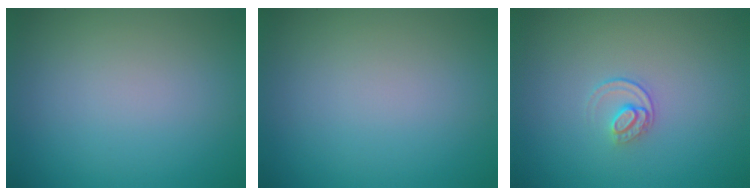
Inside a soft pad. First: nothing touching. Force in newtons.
{"total": 0.0}
{"total": 1.4, "press": 0.9, "slide": 1.0}